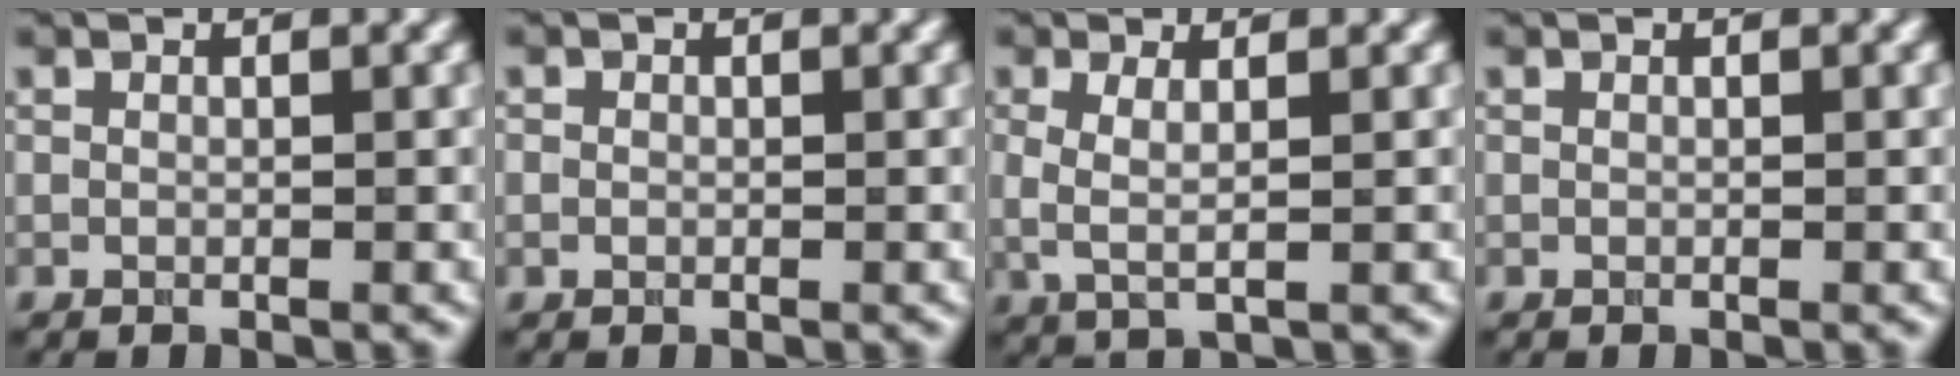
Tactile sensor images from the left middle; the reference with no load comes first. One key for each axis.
{"total": 0.6, "fx": 0.0, "fy": 0.6, "fz": 0.2, "tx": 0.000, "ty": -0.003, "tz": -0.002}
{"total": 2.3, "fx": 0.3, "fy": 0.6, "fz": 2.2, "tx": -0.046, "ty": -0.003, "tz": 0.006}
{"total": 0.0}